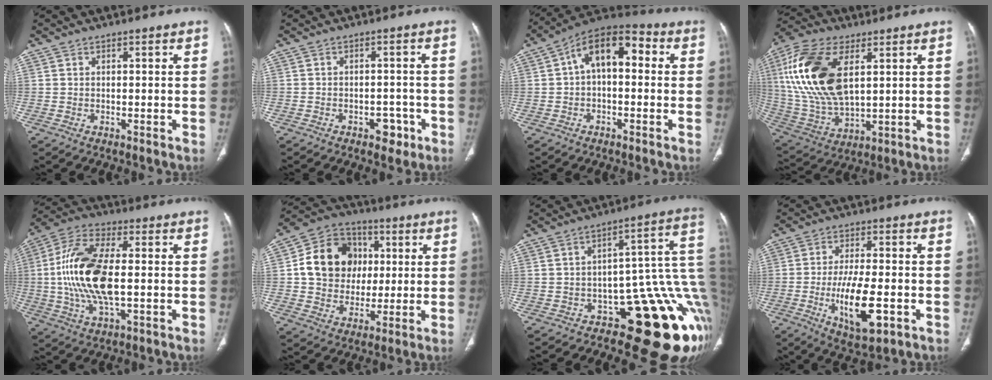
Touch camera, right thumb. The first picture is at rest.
{"total": 4.0, "force": [-2.2, 2.6, 2.1], "torque": [-0.010, 0.017, -0.026]}
{"total": 12.0, "force": [1.5, 6.8, 9.8], "torque": [-0.134, 0.040, 0.008]}
{"total": 21.2, "force": [5.7, 11.1, 17.1], "torque": [-0.354, -0.012, 0.111]}
{"total": 17.7, "force": [-0.3, 7.8, 15.9], "torque": [-0.335, 0.014, -0.005]}
{"total": 15.7, "force": [2.3, 13.5, 7.7], "torque": [-0.105, 0.014, 0.040]}
{"total": 20.2, "force": [-6.0, 9.0, 17.0], "torque": [-0.092, 0.072, -0.073]}
{"total": 12.4, "force": [-3.6, 4.7, 10.9], "torque": [-0.189, -0.001, -0.054]}